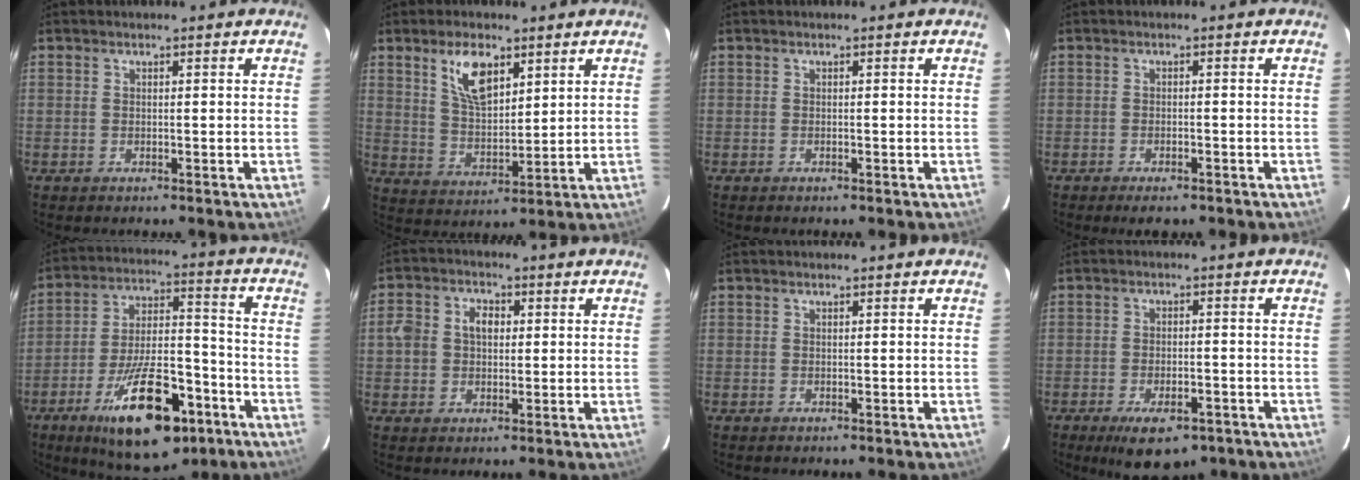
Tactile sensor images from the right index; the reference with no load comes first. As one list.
[{"total": 9.1, "force": [4.8, 4.2, 6.4], "torque": [-0.116, 0.008, 0.099]}, {"total": 0.0}, {"total": 3.3, "force": [-2.5, 1.3, 1.8], "torque": [-0.038, -0.008, -0.036]}, {"total": 21.5, "force": [-11.9, 8.6, 15.7], "torque": [-0.268, -0.005, -0.178]}, {"total": 5.9, "force": [0.3, 5.0, 3.2], "torque": [-0.061, 0.021, 0.002]}, {"total": 0.0}, {"total": 9.3, "force": [-6.0, 4.0, 5.8], "torque": [-0.114, -0.015, -0.082]}]